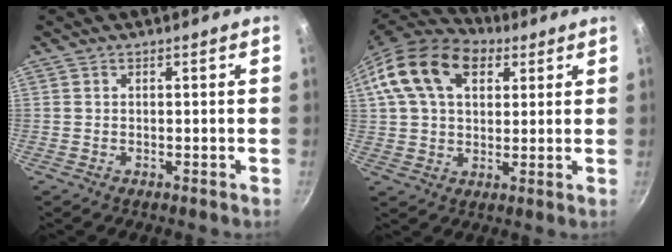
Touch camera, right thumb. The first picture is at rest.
{"total": 17.7, "force": [7.1, 11.5, 11.4], "torque": [-0.194, 0.008, 0.116]}